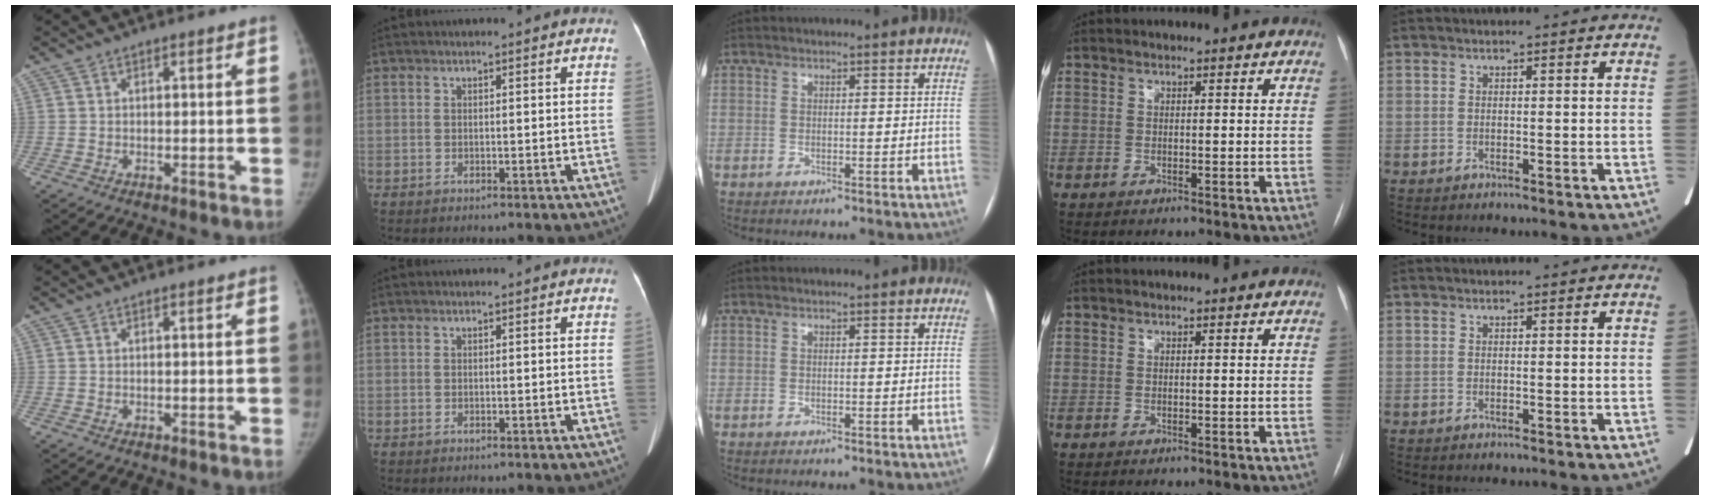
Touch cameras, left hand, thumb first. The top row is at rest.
{}